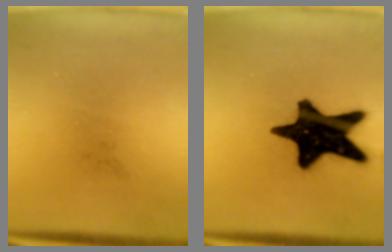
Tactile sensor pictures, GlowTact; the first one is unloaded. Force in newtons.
{"total": 19.1}